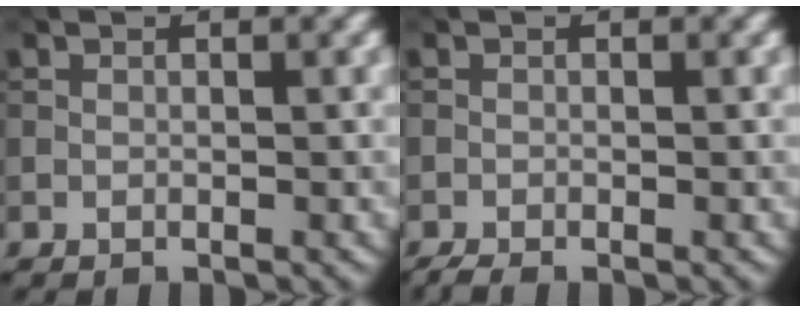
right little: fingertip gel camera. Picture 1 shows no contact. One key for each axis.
{"total": 1.1, "fx": -1.0, "fy": 0.1, "fz": 0.5, "tx": -0.010, "ty": -0.005, "tz": -0.022}